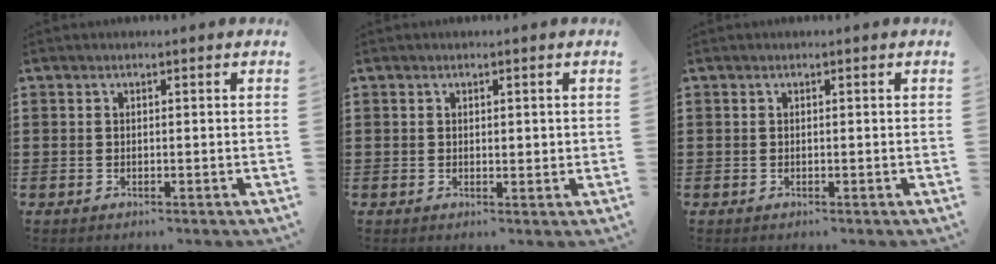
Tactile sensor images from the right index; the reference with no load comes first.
{"total": 0.8, "force": [0.3, 0.6, 0.5], "torque": [-0.010, 0.006, 0.005]}
{"total": 0.0}